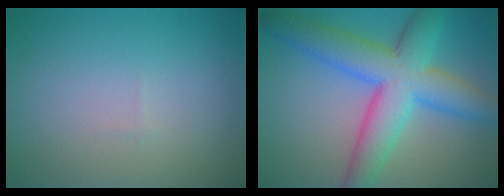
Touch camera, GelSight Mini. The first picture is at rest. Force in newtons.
{"total": 9.0, "press": 9.0, "slide": 0.2}